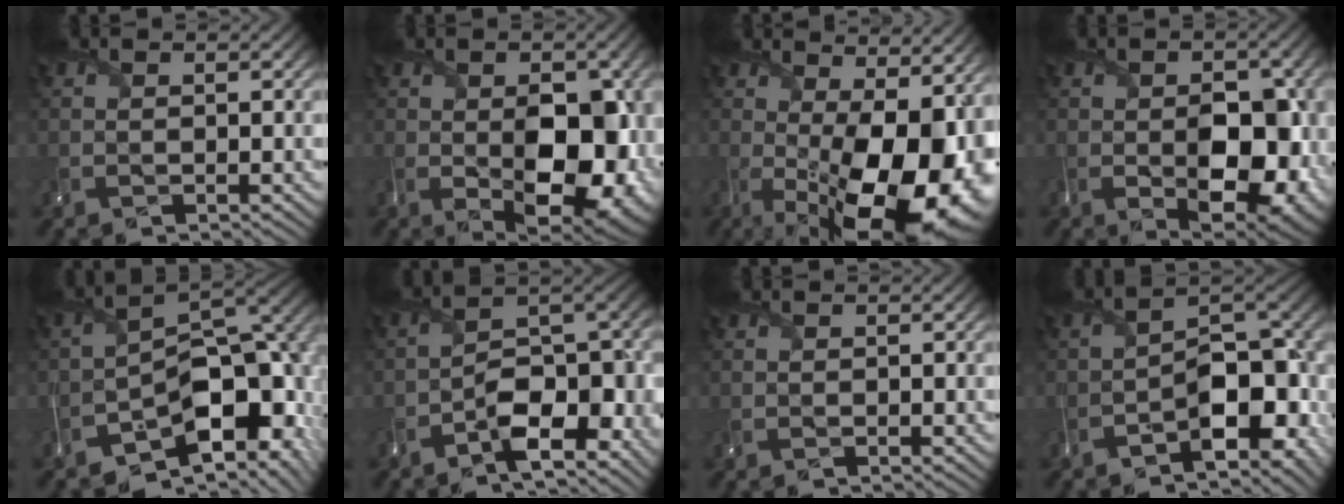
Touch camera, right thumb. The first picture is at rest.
{"total": 13.9, "force": [-1.6, 8.1, 11.2], "torque": [-0.144, -0.035, 0.002]}
{"total": 19.2, "force": [-2.6, 9.1, 16.7], "torque": [-0.211, -0.028, -0.015]}
{"total": 11.5, "force": [-1.7, 6.9, 9.0], "torque": [-0.128, -0.034, -0.006]}
{"total": 12.4, "force": [-6.1, 5.9, 9.1], "torque": [-0.129, -0.012, -0.110]}
{"total": 11.3, "force": [-5.9, 4.7, 8.5], "torque": [-0.130, -0.013, -0.102]}
{"total": 0.0}
{"total": 12.1, "force": [-5.2, 5.3, 9.6], "torque": [-0.141, -0.011, -0.088]}